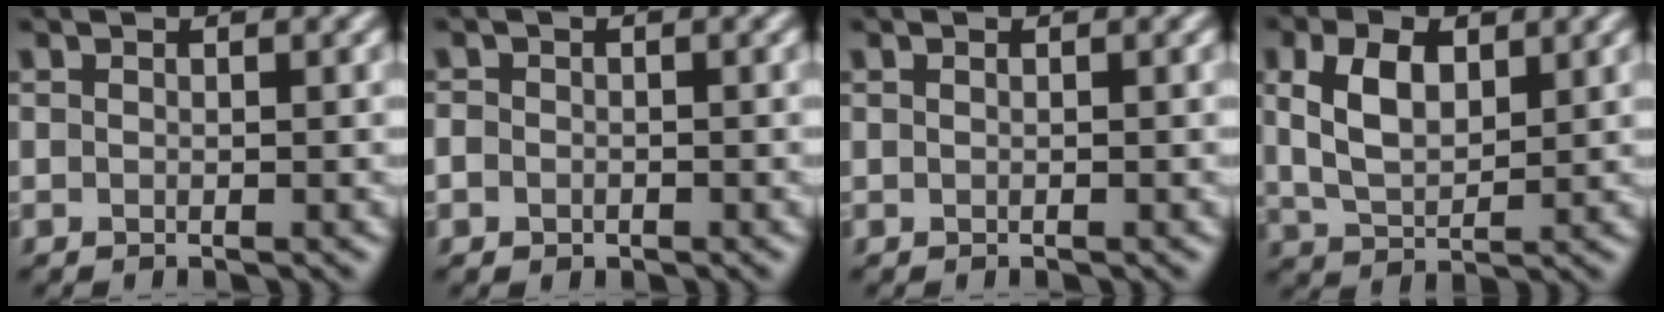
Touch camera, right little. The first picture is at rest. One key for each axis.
{"total": 1.2, "fx": -0.5, "fy": 1.0, "fz": 0.4, "tx": -0.003, "ty": -0.003, "tz": -0.010}
{"total": 0.0}
{"total": 5.0, "fx": 1.6, "fy": 2.8, "fz": 3.8, "tx": -0.087, "ty": 0.002, "tz": 0.031}